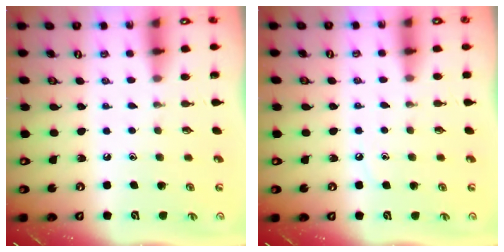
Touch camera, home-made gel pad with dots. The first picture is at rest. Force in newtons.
{"total": 3.6, "press": 3.5, "slide": 0.5}